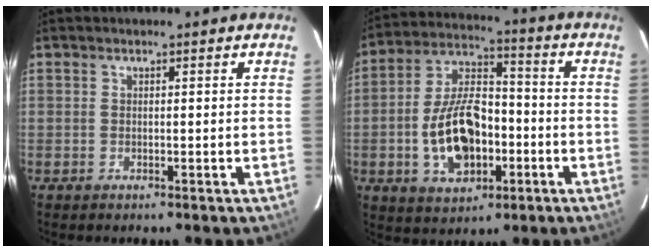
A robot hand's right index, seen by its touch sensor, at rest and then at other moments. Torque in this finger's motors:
{"motor_torque": [1.36, -0.78, 0.42, 0.14]}